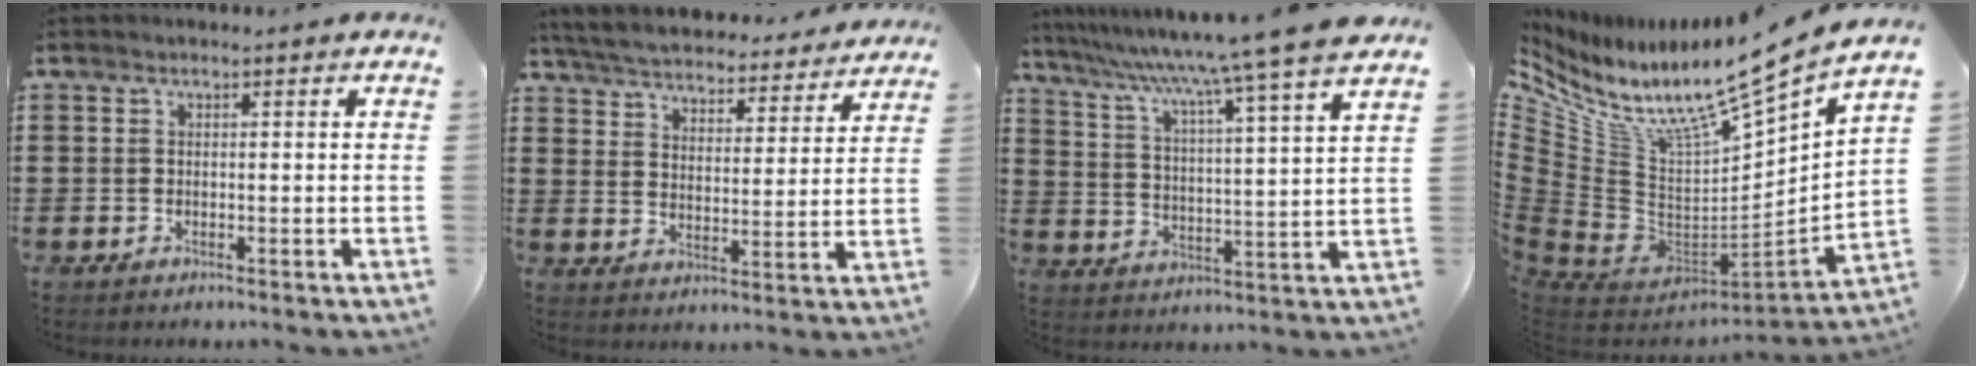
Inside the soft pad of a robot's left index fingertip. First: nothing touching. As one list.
[{"total": 5.1, "force": [5.1, -0.1, 0.5], "torque": [-0.038, -0.040, 0.084]}, {"total": 8.2, "force": [6.8, -2.0, 4.0], "torque": [-0.107, -0.059, 0.104]}, {"total": 11.1, "force": [7.8, 2.9, 7.4], "torque": [-0.147, -0.069, 0.122]}]